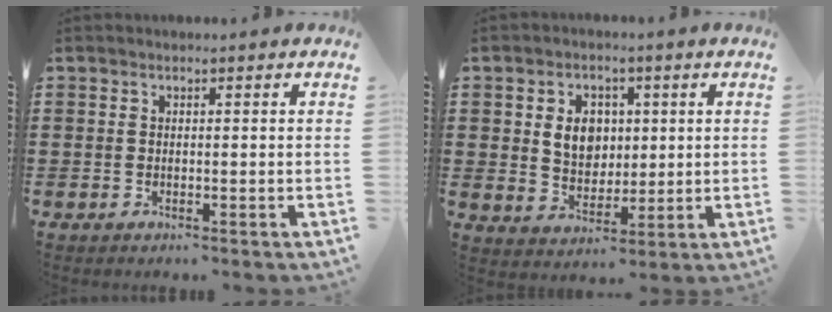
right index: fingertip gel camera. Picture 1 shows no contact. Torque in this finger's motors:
{"motor_torque": [0.26, 0.23, 0.33, 0.11]}